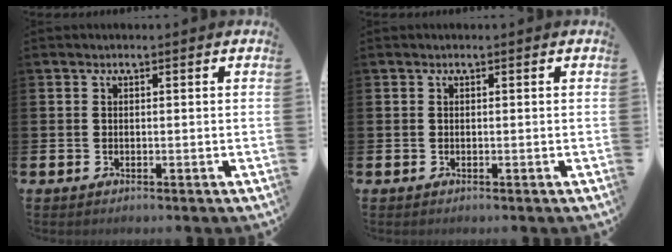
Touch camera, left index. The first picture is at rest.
{"total": 0.0}